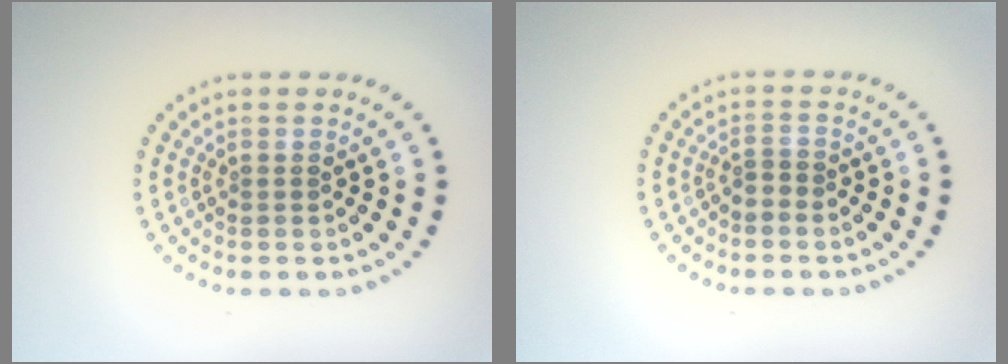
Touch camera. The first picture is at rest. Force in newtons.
{"total": 0.8, "press": 0.6, "slide": 0.6}